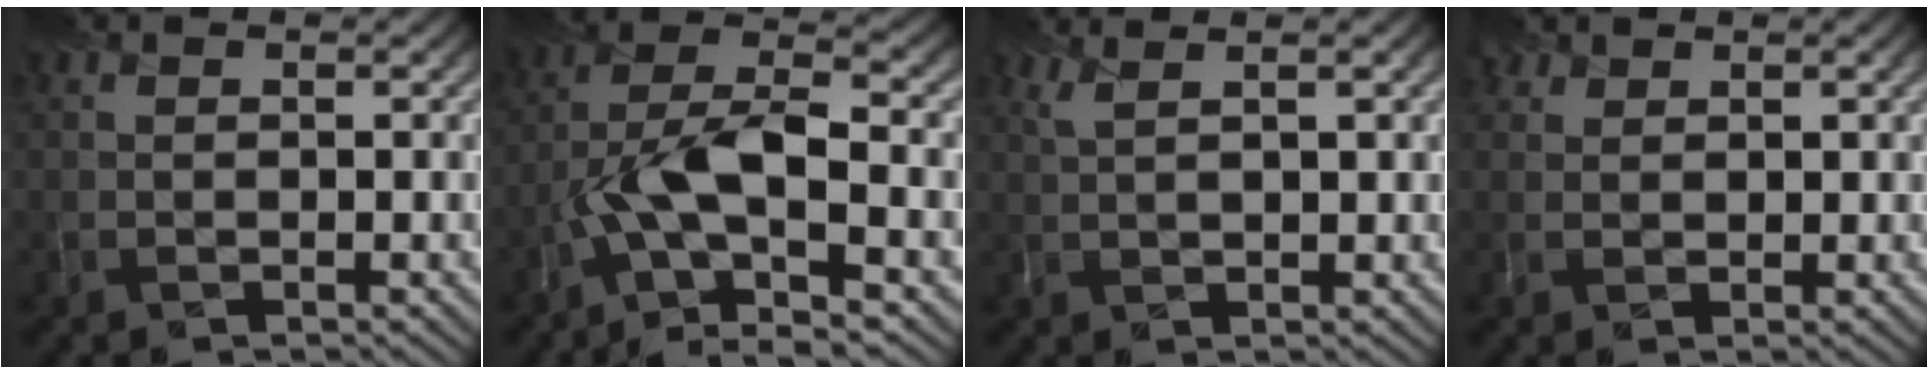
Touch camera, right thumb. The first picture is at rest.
{"total": 10.0, "force": [-3.3, 3.8, 8.7], "torque": [-0.167, 0.006, -0.064]}
{"total": 2.4, "force": [1.5, 0.6, 1.8], "torque": [-0.028, 0.006, 0.028]}
{"total": 1.5, "force": [1.3, 0.7, 0.1], "torque": [0.004, -0.010, 0.027]}